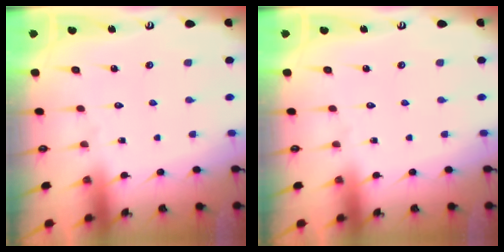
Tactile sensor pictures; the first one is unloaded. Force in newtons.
{"total": 0.0}